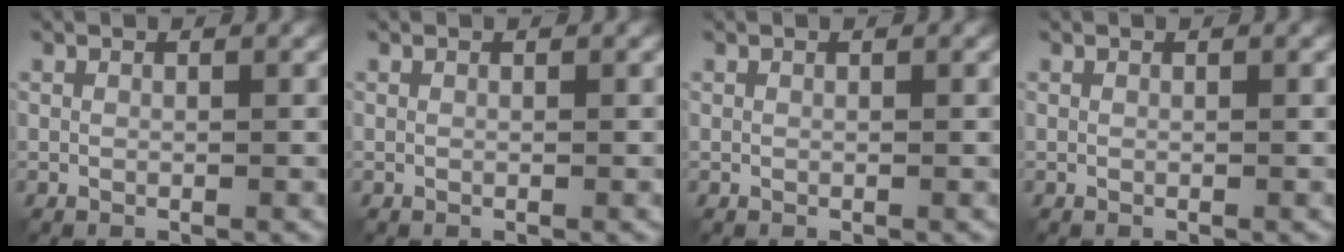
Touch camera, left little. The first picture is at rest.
{"total": 0.0}
{"total": 0.0}
{"total": 0.0}